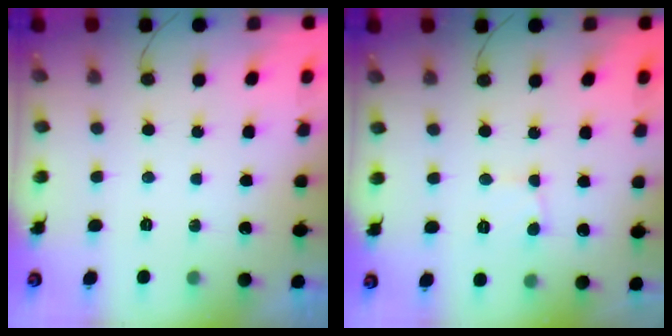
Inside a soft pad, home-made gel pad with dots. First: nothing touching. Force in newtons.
{"total": 2.9, "press": 2.8, "slide": 0.3}